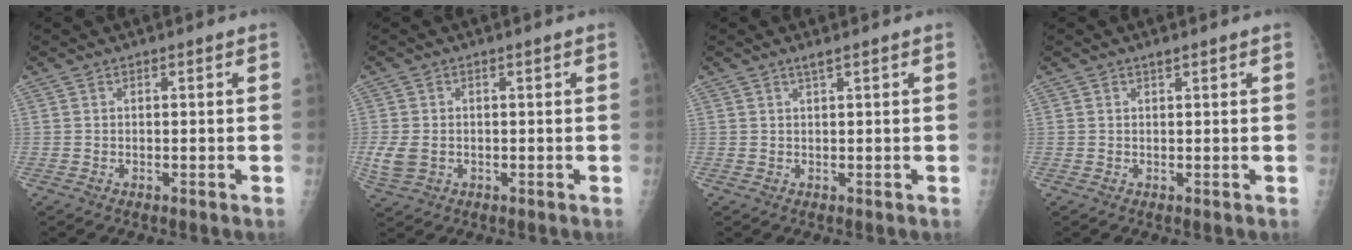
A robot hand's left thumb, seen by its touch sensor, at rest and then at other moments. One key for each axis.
{"total": 4.5, "fx": -0.3, "fy": 3.3, "fz": 3.0, "tx": -0.071, "ty": 0.000, "tz": 0.000}
{"total": 1.1, "fx": 0.8, "fy": -0.1, "fz": 0.8, "tx": -0.019, "ty": 0.000, "tz": 0.016}
{"total": 0.8, "fx": 0.6, "fy": 0.1, "fz": 0.5, "tx": -0.009, "ty": -0.002, "tz": 0.012}